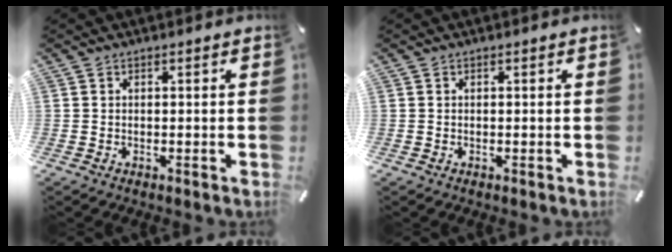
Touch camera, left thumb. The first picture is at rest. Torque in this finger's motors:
{"motor_torque": [-0.04, 0.00, -0.06, 0.04, 0.00]}